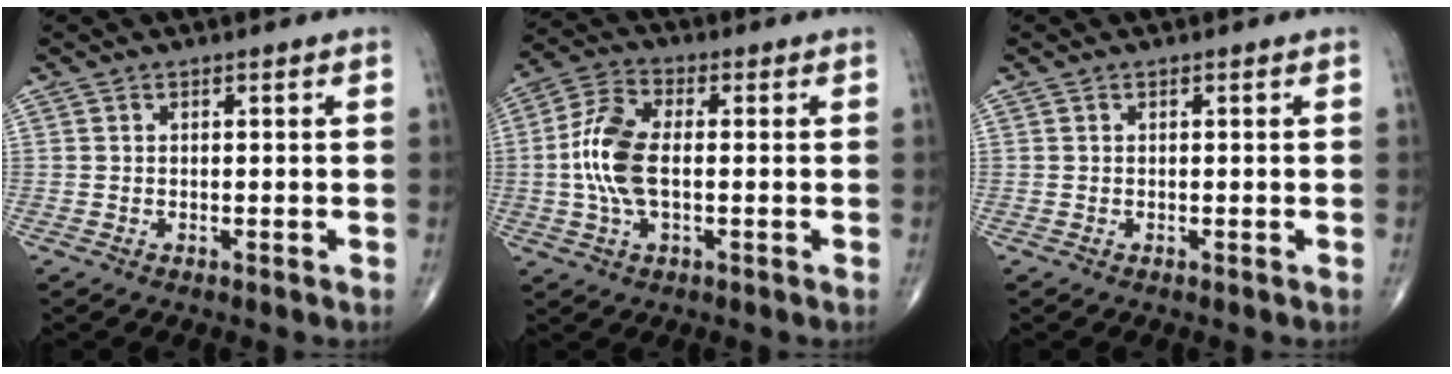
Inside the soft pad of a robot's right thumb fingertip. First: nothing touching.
{"total": 10.2, "force": [-0.5, 5.1, 8.8], "torque": [-0.193, 0.019, -0.014]}
{"total": 0.0}